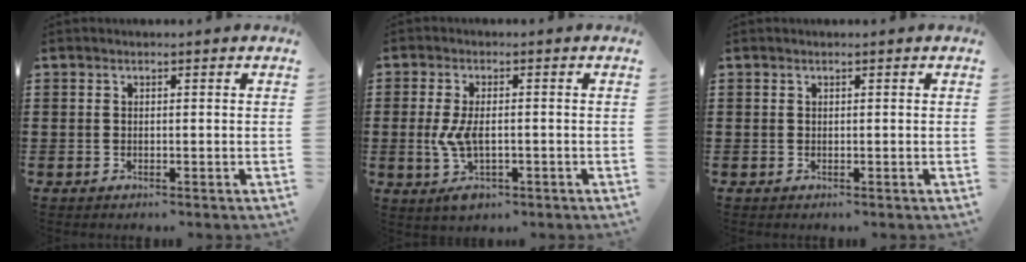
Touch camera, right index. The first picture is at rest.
{"total": 4.9, "force": [-0.9, 2.3, 4.2], "torque": [-0.096, -0.001, -0.022]}
{"total": 0.0}